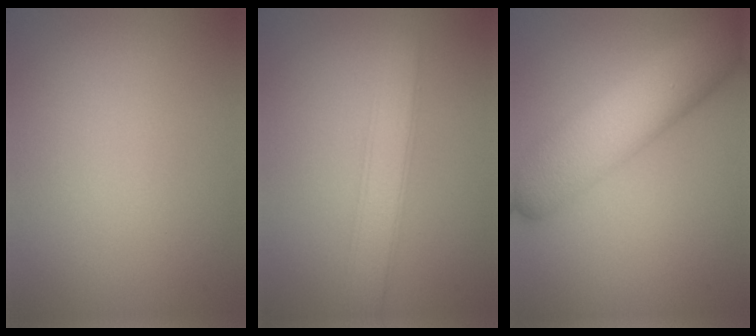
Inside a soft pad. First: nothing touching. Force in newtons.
{"total": 3.5, "press": 3.5, "slide": 0.1}
{"total": 8.3, "press": 8.3, "slide": 0.0}